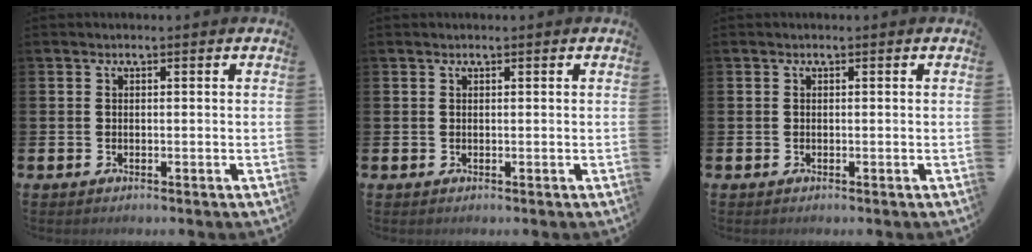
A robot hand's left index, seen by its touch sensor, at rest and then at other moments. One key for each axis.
{"total": 0.0}
{"total": 0.0}